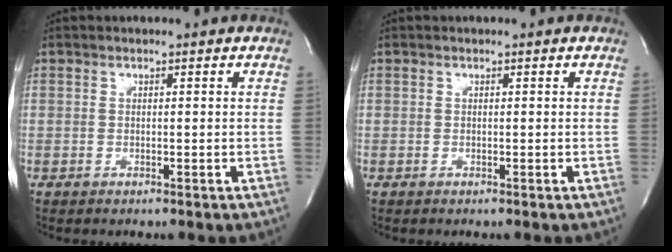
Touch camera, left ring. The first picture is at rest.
{"total": 0.0}